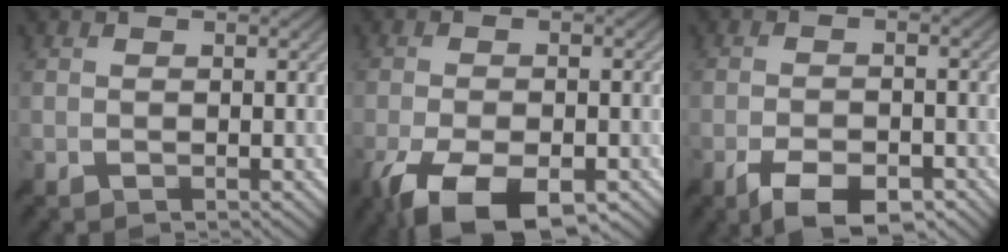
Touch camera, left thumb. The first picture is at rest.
{"total": 10.7, "force": [-6.2, 4.0, 7.8], "torque": [-0.158, -0.026, -0.102]}
{"total": 7.0, "force": [-4.4, 2.2, 5.0], "torque": [-0.092, 0.000, -0.075]}